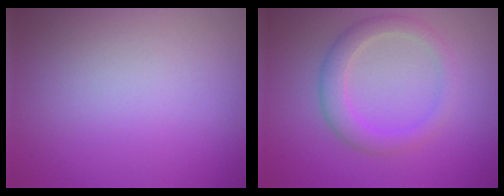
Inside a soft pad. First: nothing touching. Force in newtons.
{"total": 2.9, "press": 2.9, "slide": 0.2}